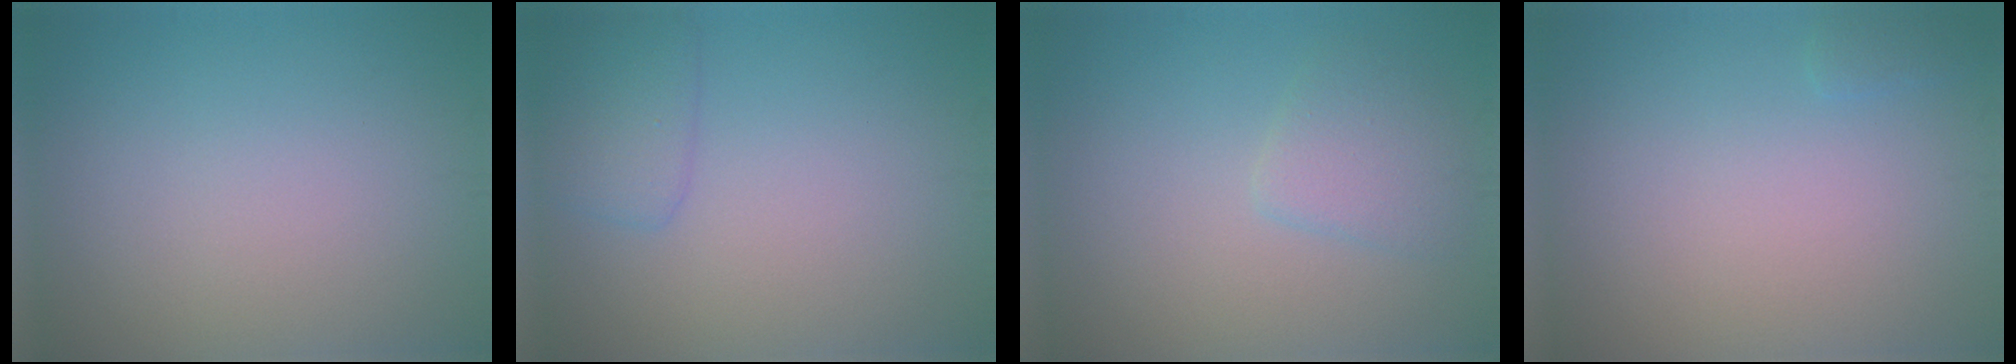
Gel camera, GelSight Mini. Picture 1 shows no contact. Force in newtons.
{"total": 2.2, "press": 2.2, "slide": 0.2}
{"total": 2.4, "press": 2.4, "slide": 0.3}
{"total": 0.7, "press": 0.7, "slide": 0.0}